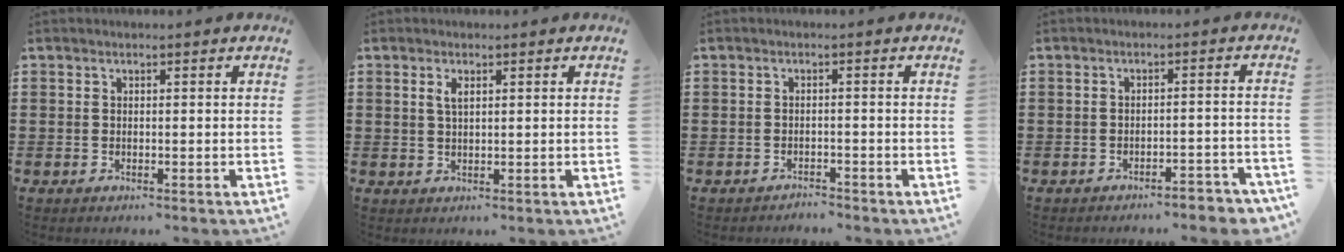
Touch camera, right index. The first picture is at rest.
{"total": 1.9, "force": [0.8, 0.7, 1.6], "torque": [-0.035, 0.003, 0.012]}
{"total": 1.7, "force": [-1.7, 0.0, -0.2], "torque": [-0.001, 0.001, -0.038]}
{"total": 3.0, "force": [-2.9, 0.0, 0.8], "torque": [-0.017, -0.001, -0.060]}